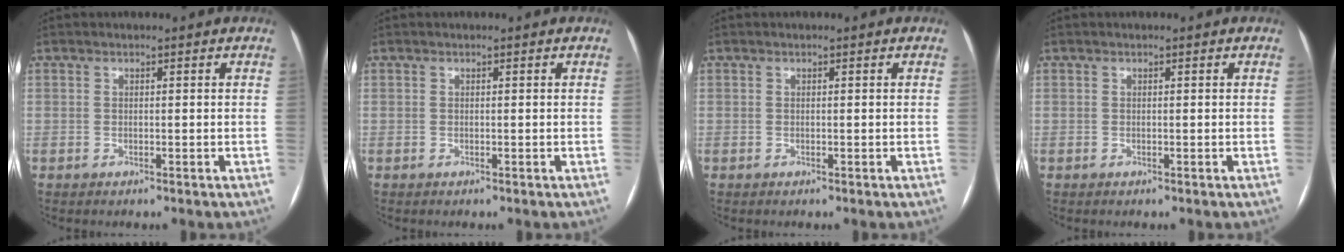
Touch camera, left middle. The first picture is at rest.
{"total": 0.0}
{"total": 0.0}
{"total": 0.0}